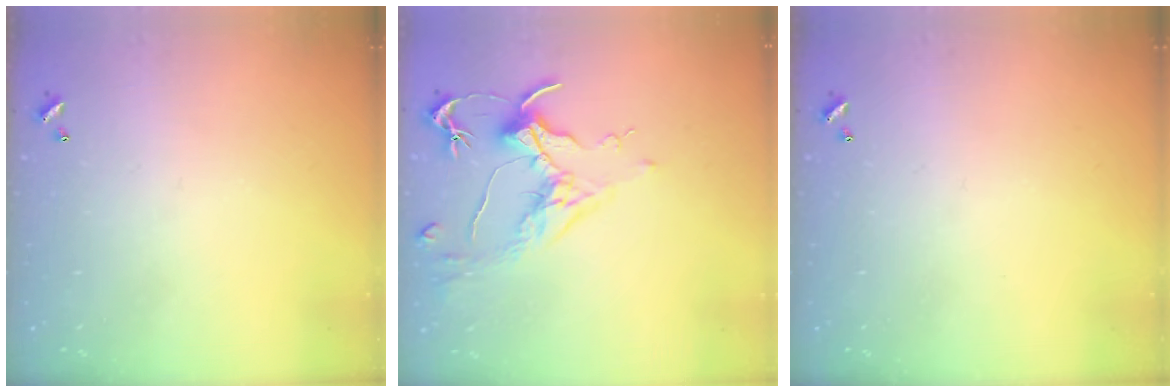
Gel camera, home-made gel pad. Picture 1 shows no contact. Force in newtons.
{"total": 1.7, "press": 1.4, "slide": 0.9}
{"total": 0.0}